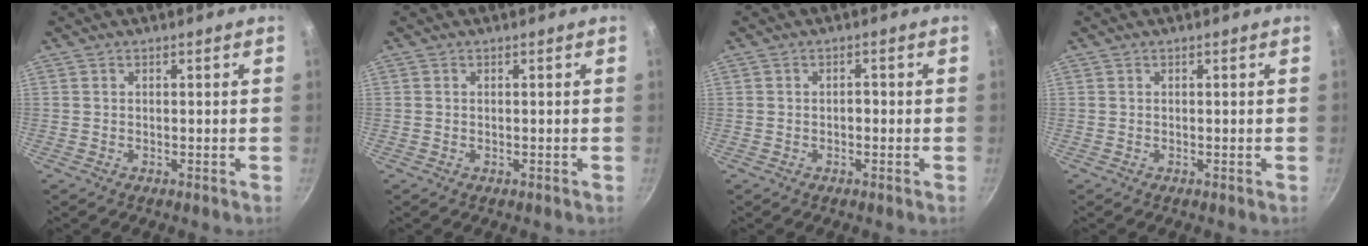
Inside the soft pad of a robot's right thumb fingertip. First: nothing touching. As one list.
[{"total": 0.0}, {"total": 1.3, "force": [-0.4, 0.9, 0.9], "torque": [-0.011, 0.009, -0.006]}, {"total": 0.0}]